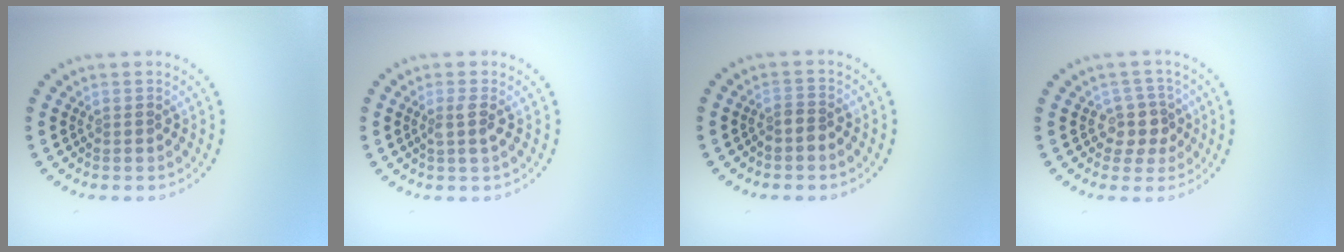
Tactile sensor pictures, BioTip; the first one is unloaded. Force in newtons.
{"total": 1.5, "press": 1.2, "slide": 0.9}
{"total": 1.6, "press": 1.3, "slide": 0.9}
{"total": 2.3, "press": 1.9, "slide": 1.3}